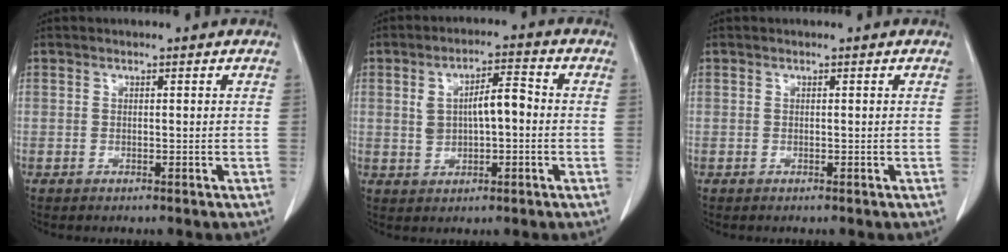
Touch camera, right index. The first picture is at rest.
{"total": 6.5, "force": [0.4, 2.5, 6.0], "torque": [-0.109, 0.018, 0.009]}
{"total": 0.0}